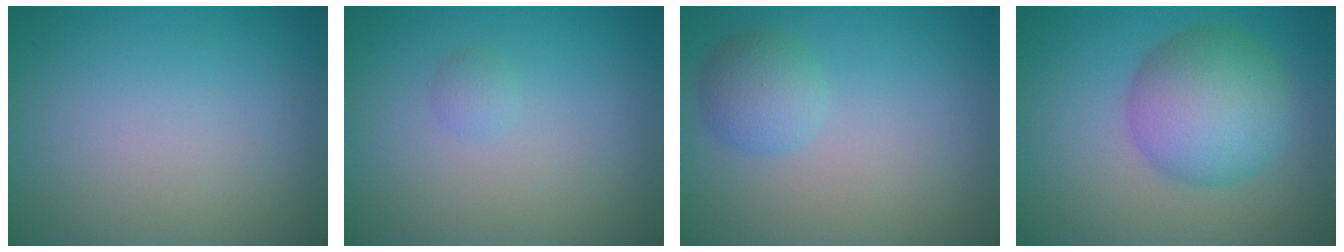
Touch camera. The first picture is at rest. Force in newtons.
{"total": 0.8, "press": 0.8, "slide": 0.0}
{"total": 2.5, "press": 2.5, "slide": 0.2}
{"total": 6.9, "press": 6.9, "slide": 0.1}